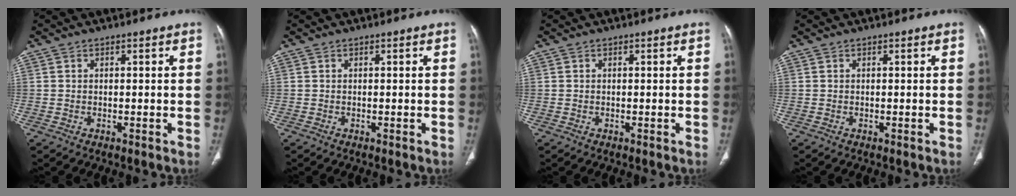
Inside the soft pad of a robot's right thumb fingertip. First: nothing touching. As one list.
[{"total": 0.0}, {"total": 0.0}, {"total": 0.0}]